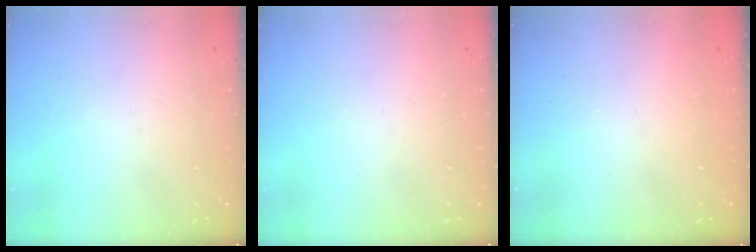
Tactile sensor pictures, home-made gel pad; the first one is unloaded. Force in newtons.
{"total": 0.0}
{"total": 1.1, "press": 1.0, "slide": 0.1}